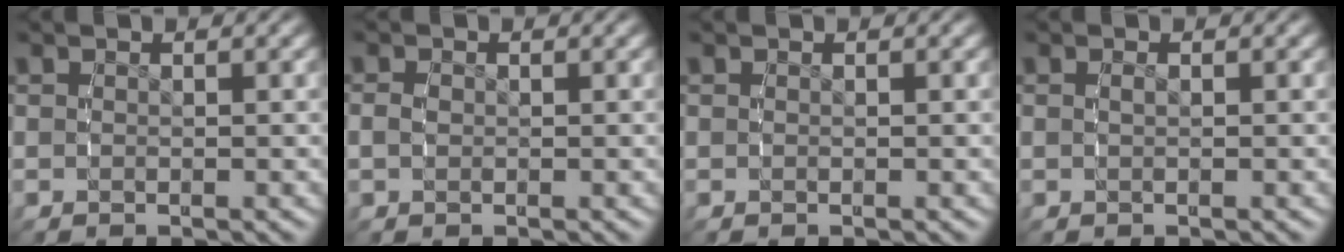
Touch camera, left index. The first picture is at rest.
{"total": 0.9, "force": [-0.1, 0.6, 0.7], "torque": [-0.015, -0.001, -0.002]}
{"total": 0.0}
{"total": 0.7, "force": [-0.1, 0.4, 0.5], "torque": [-0.013, 0.002, -0.006]}